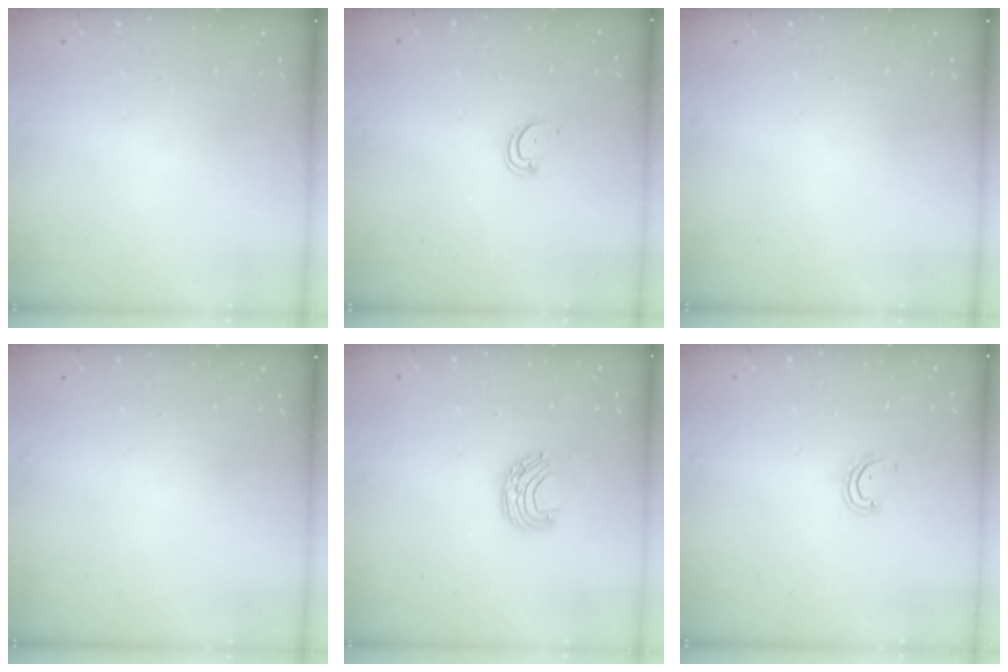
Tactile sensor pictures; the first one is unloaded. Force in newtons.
{"total": 3.0, "press": 3.0, "slide": 0.3}
{"total": 0.0}
{"total": 0.0}
{"total": 6.8, "press": 6.7, "slide": 0.6}
{"total": 2.9, "press": 2.9, "slide": 0.3}